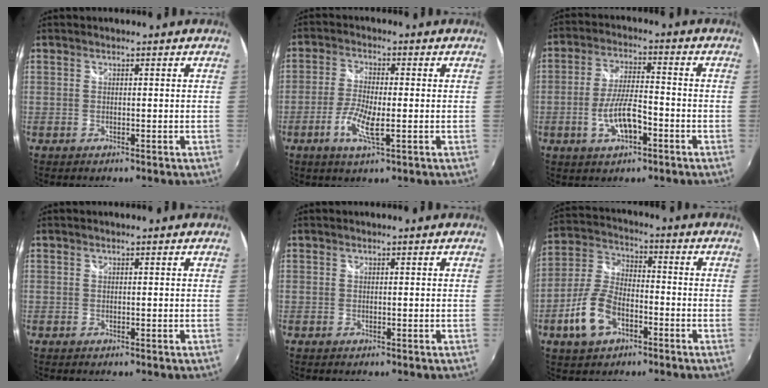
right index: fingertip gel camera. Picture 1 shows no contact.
{"total": 6.4, "force": [-2.2, 1.4, 5.8], "torque": [-0.126, -0.008, -0.043]}
{"total": 8.5, "force": [-3.4, 2.8, 7.3], "torque": [-0.146, -0.003, -0.058]}
{"total": 0.0}
{"total": 0.0}
{"total": 11.0, "force": [-5.1, 6.1, 7.6], "torque": [-0.172, 0.006, -0.096]}